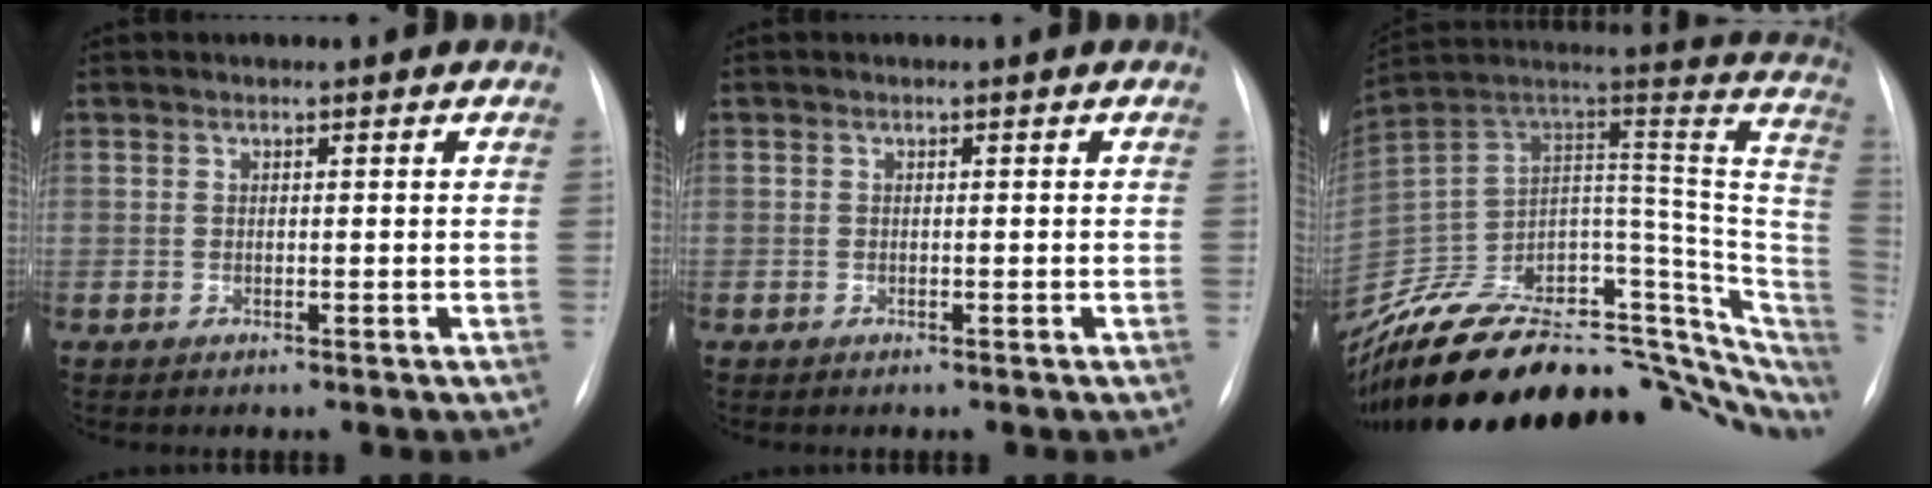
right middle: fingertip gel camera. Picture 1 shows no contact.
{"total": 0.0}
{"total": 32.8, "force": [-23.1, 13.0, 19.4], "torque": [-0.235, 0.029, -0.339]}